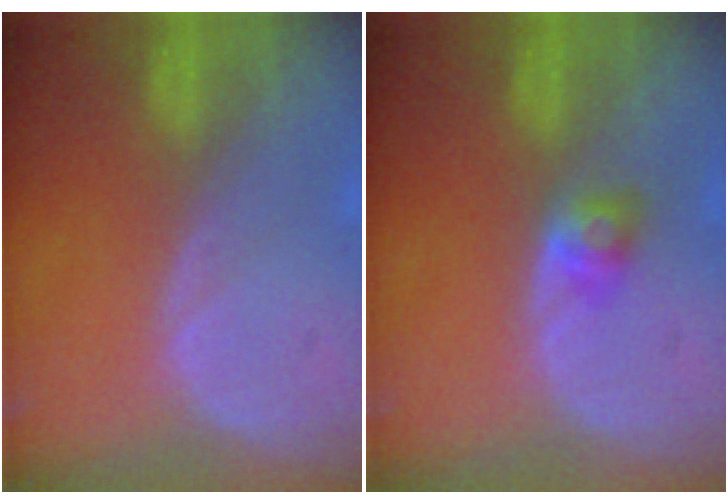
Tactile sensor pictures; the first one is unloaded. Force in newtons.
{"total": 2.7, "press": 2.4, "slide": 1.1}